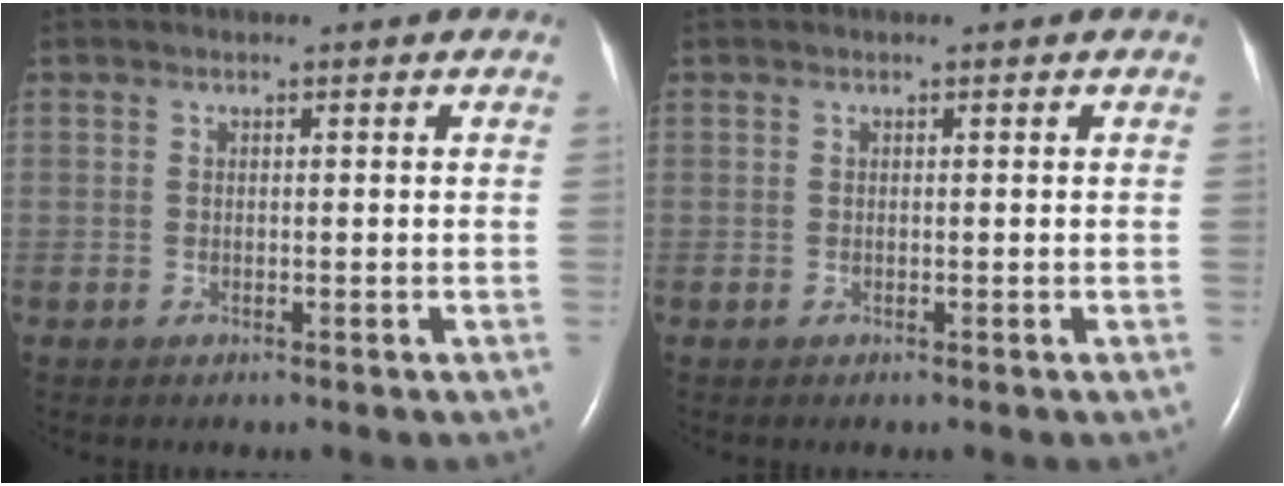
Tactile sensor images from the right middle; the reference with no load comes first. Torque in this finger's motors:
{"motor_torque": [0.00, -0.18, 0.00, 0.01]}